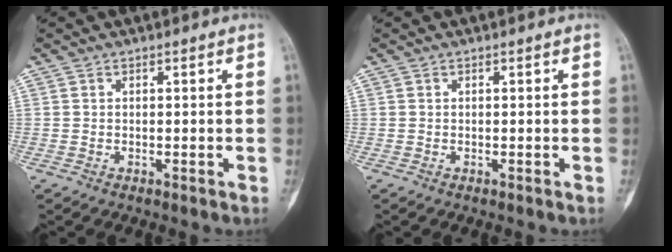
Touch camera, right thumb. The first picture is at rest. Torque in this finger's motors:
{"motor_torque": [0.22, 0.14, 0.07, -0.16, -0.04]}